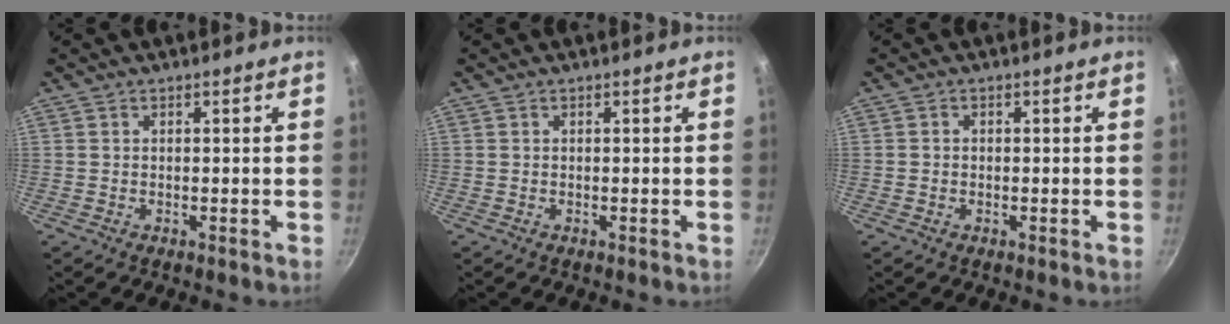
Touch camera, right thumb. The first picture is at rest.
{"total": 0.0}
{"total": 0.5, "force": [-0.2, 0.5, 0.2], "torque": [-0.003, 0.002, -0.004]}